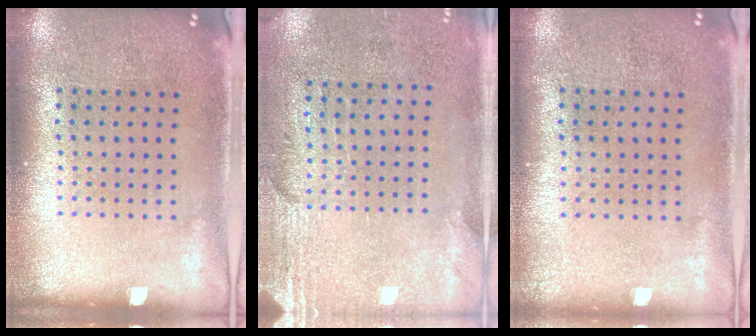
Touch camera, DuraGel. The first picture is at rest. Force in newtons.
{"total": 2.8, "press": 2.4, "slide": 1.3}
{"total": 0.0}